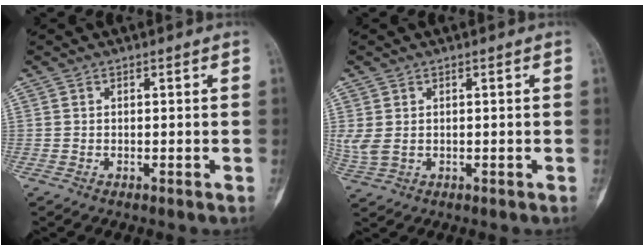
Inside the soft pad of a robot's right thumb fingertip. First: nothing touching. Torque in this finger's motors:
{"motor_torque": [-0.12, 0.20, 0.54, 0.54, 0.11]}